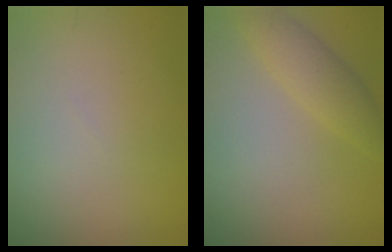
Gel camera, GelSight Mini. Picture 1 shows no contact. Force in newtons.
{"total": 2.7, "press": 2.7, "slide": 0.1}